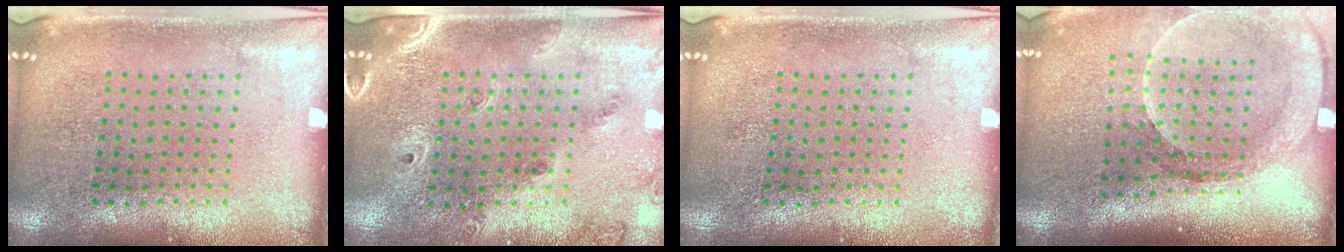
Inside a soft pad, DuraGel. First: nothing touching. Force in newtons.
{"total": 1.7, "press": 1.5, "slide": 0.7}
{"total": 0.0}
{"total": 2.6, "press": 2.0, "slide": 1.6}